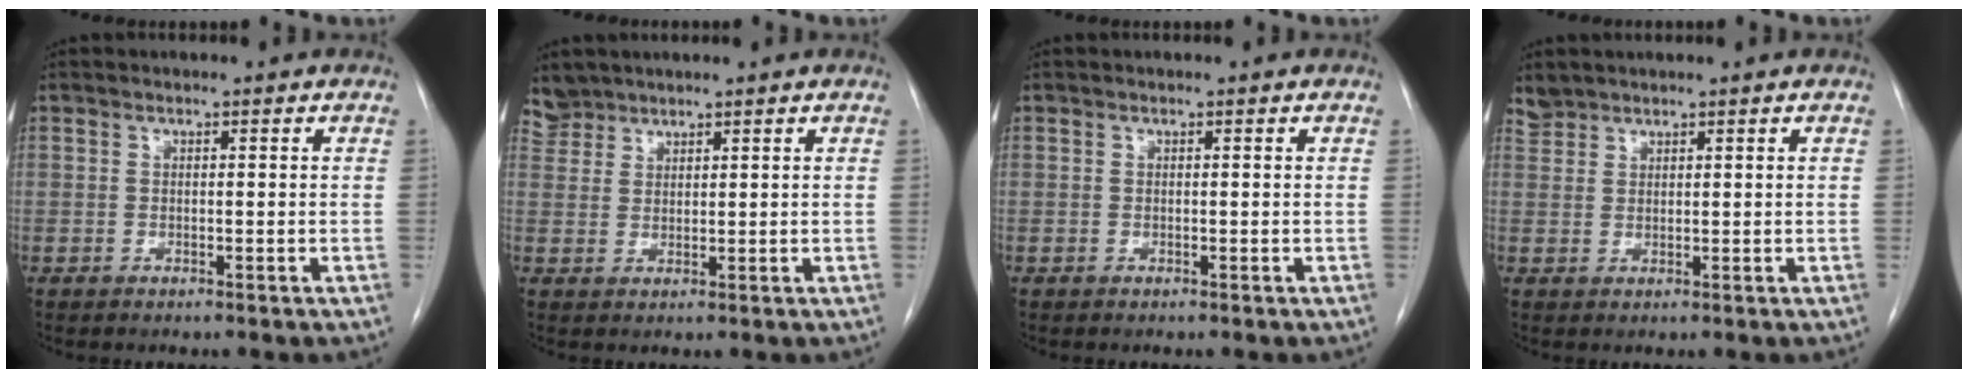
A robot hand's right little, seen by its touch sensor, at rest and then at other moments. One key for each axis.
{"total": 2.4, "fx": 2.2, "fy": 0.8, "fz": -0.6, "tx": 0.015, "ty": 0.007, "tz": 0.046}
{"total": 0.0}
{"total": 1.5, "fx": 1.4, "fy": 0.3, "fz": -0.4, "tx": 0.006, "ty": 0.006, "tz": 0.030}